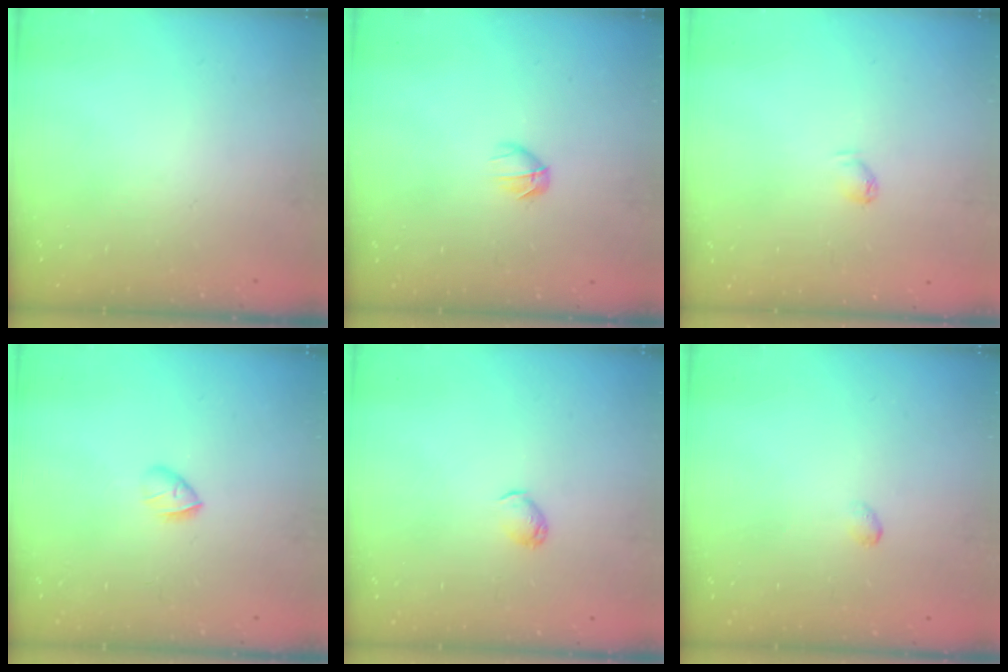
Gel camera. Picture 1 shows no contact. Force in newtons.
{"total": 4.8, "press": 4.6, "slide": 1.3}
{"total": 3.9, "press": 3.9, "slide": 0.6}
{"total": 3.4, "press": 3.2, "slide": 1.0}
{"total": 3.1, "press": 3.0, "slide": 0.7}
{"total": 2.6, "press": 2.5, "slide": 0.5}